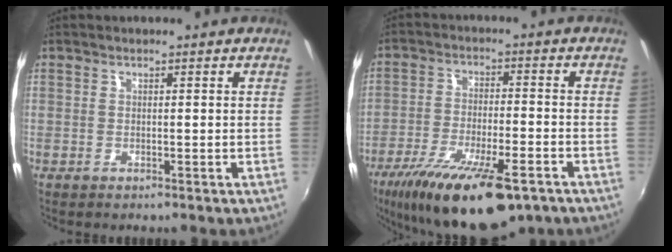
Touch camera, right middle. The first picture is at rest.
{"total": 19.9, "force": [-13.3, 6.0, 13.5], "torque": [-0.253, -0.055, -0.212]}